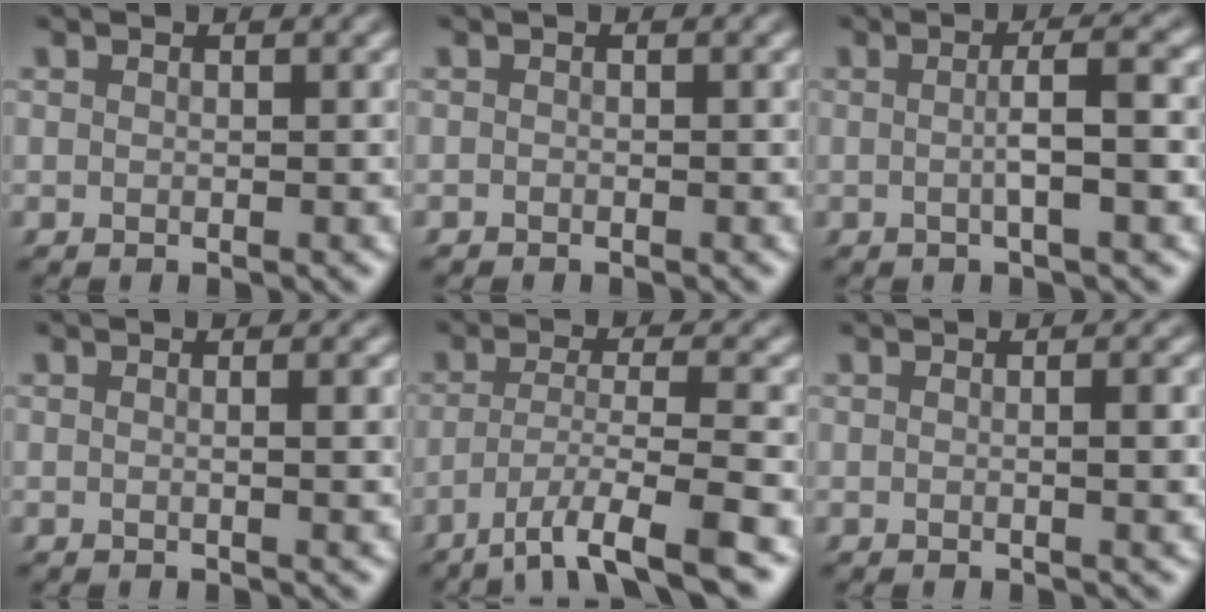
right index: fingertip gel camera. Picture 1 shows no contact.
{"total": 0.6, "force": [-0.5, 0.1, -0.3], "torque": [0.005, -0.004, -0.010]}
{"total": 2.6, "force": [-0.3, -0.3, 2.6], "torque": [-0.039, 0.003, -0.008]}
{"total": 1.2, "force": [0.2, 0.0, 1.2], "torque": [-0.012, 0.003, 0.001]}
{"total": 6.1, "force": [-3.8, 1.3, 4.6], "torque": [-0.082, -0.012, -0.055]}
{"total": 1.4, "force": [0.2, 0.0, 1.3], "torque": [-0.015, 0.003, 0.000]}